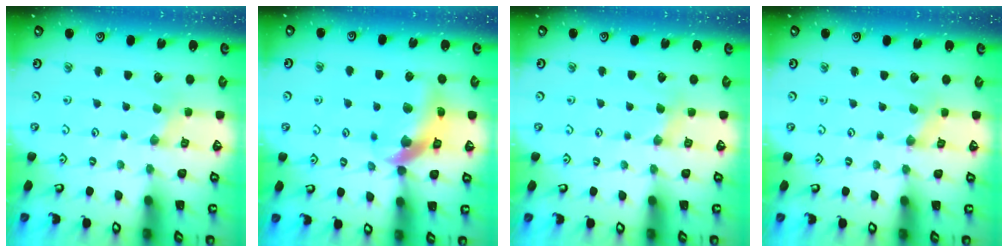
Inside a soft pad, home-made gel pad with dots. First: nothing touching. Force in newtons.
{"total": 13.9, "press": 13.8, "slide": 1.9}
{"total": 2.6, "press": 2.6, "slide": 0.4}
{"total": 0.0}